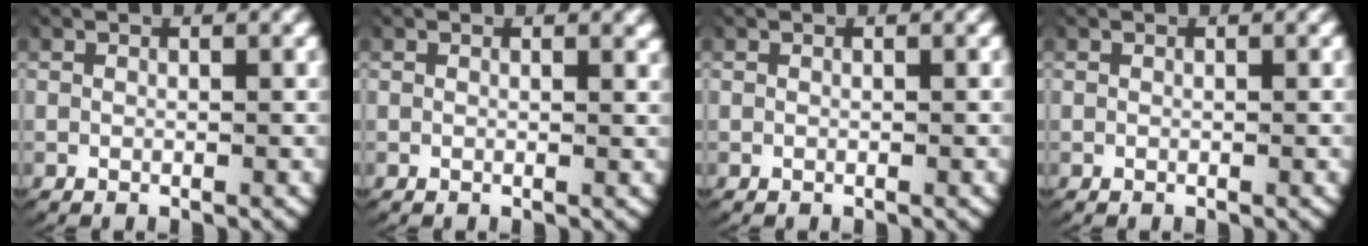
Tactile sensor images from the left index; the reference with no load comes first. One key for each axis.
{"total": 0.7, "fx": 0.7, "fy": 0.1, "fz": 0.3, "tx": -0.007, "ty": -0.003, "tz": 0.010}
{"total": 0.0}
{"total": 0.0}